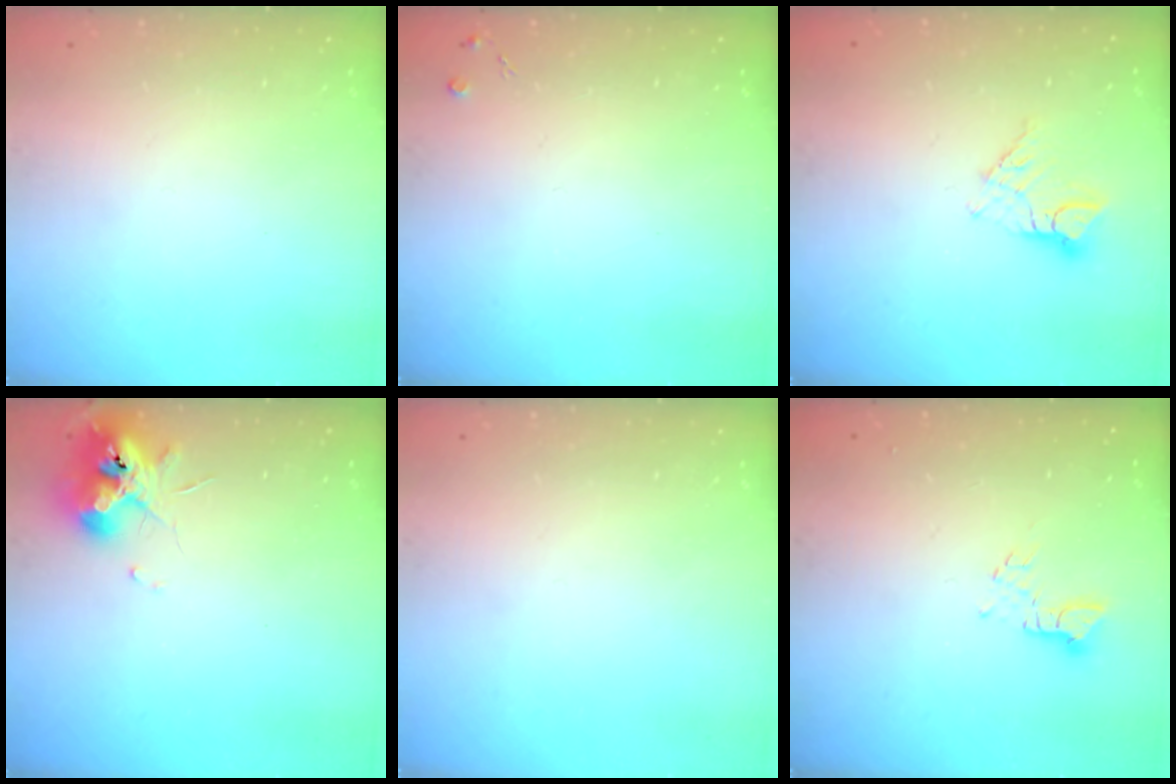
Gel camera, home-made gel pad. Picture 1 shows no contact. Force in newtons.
{"total": 3.2, "press": 3.1, "slide": 0.6}
{"total": 8.8, "press": 8.8, "slide": 0.6}
{"total": 11.1, "press": 11.1, "slide": 0.6}
{"total": 0.0}
{"total": 2.5, "press": 2.5, "slide": 0.3}